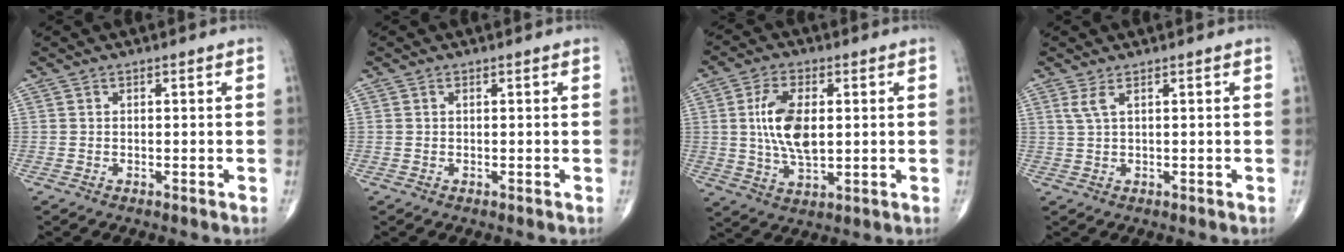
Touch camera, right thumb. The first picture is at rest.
{"total": 0.0}
{"total": 10.5, "force": [1.3, 5.2, 9.0], "torque": [-0.174, -0.007, 0.029]}
{"total": 1.9, "force": [1.0, 0.2, 1.7], "torque": [-0.048, 0.005, 0.027]}